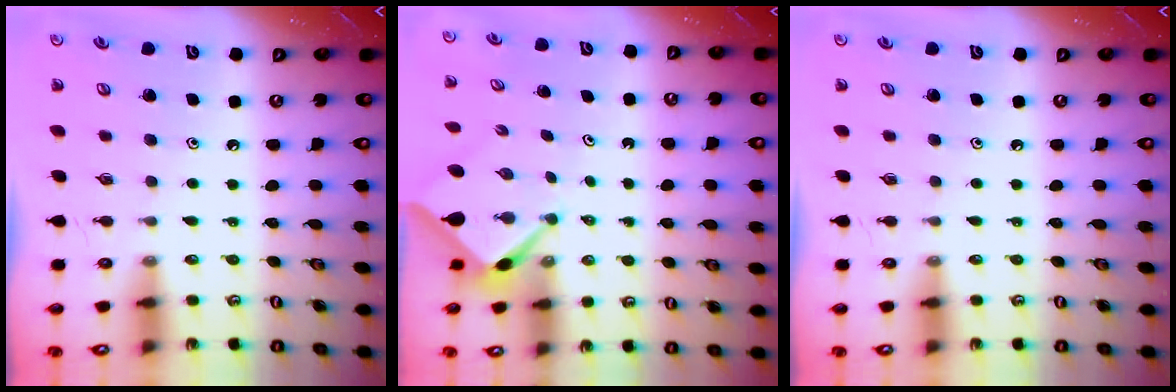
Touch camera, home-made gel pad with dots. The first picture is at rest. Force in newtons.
{"total": 2.6, "press": 2.6, "slide": 0.3}
{"total": 0.0}